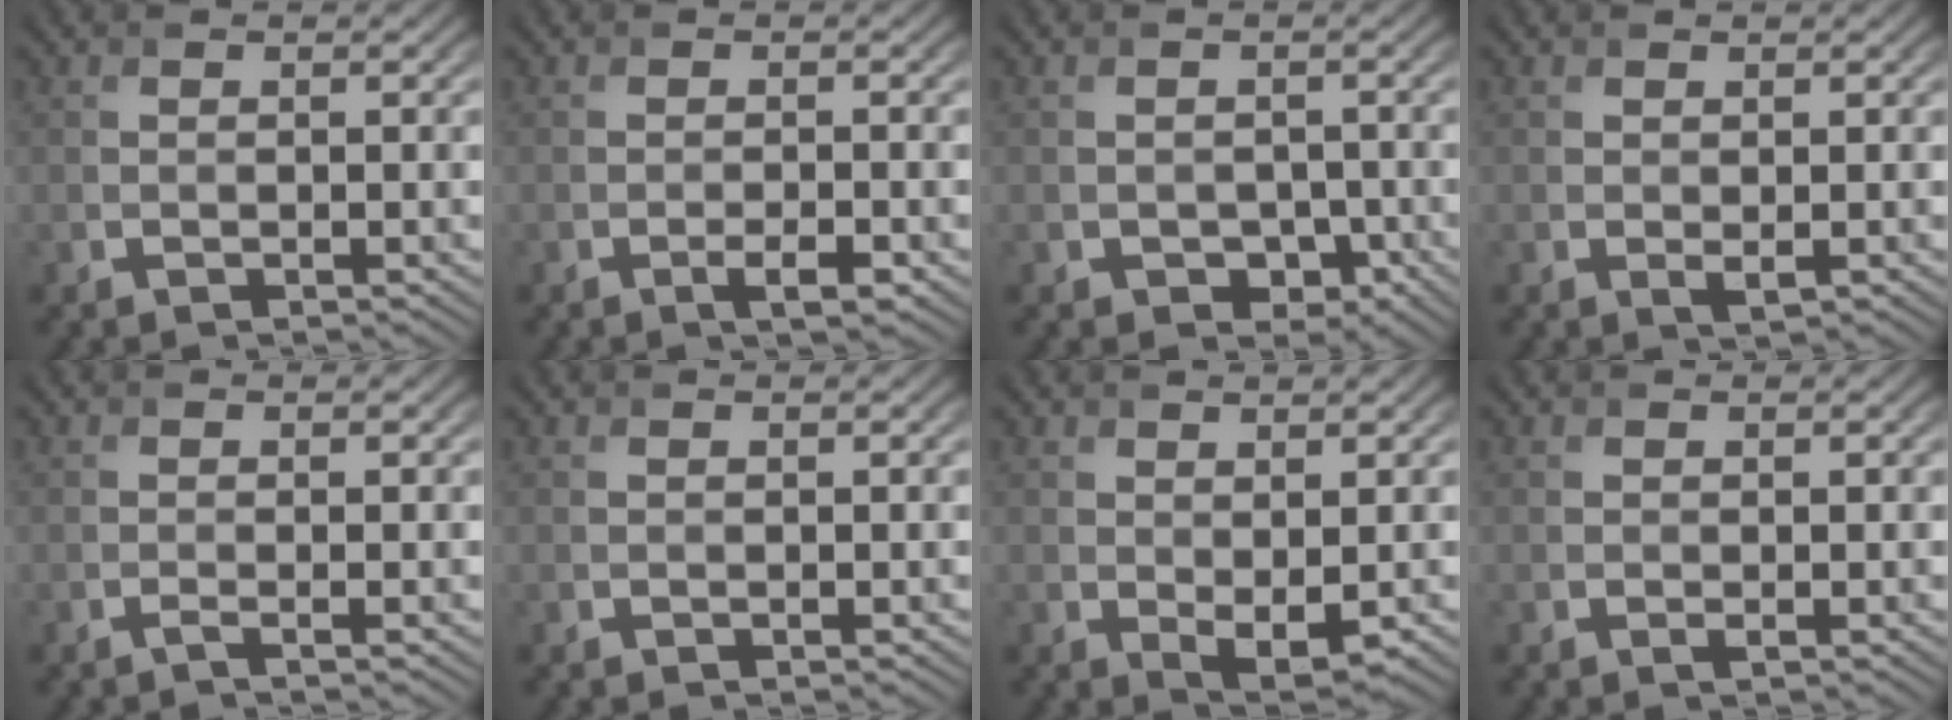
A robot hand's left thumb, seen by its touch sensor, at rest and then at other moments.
{"total": 1.7, "force": [-0.9, 0.3, 1.4], "torque": [-0.023, 0.000, -0.015]}
{"total": 2.6, "force": [-1.1, 2.0, 1.2], "torque": [-0.022, -0.010, -0.018]}
{"total": 0.8, "force": [0.1, 0.2, 0.7], "torque": [-0.014, -0.004, 0.003]}
{"total": 0.9, "force": [-0.4, 0.1, 0.7], "torque": [-0.016, -0.002, -0.013]}
{"total": 0.0}
{"total": 2.3, "force": [0.3, 1.2, 2.0], "torque": [-0.038, -0.011, 0.013]}
{"total": 0.0}